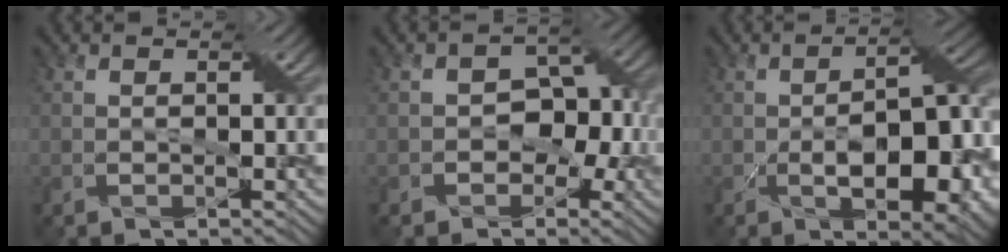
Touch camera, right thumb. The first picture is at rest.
{"total": 5.9, "force": [-1.4, 4.6, 3.4], "torque": [-0.026, 0.007, -0.032]}
{"total": 11.1, "force": [-2.5, 4.8, 9.7], "torque": [-0.159, -0.018, -0.032]}